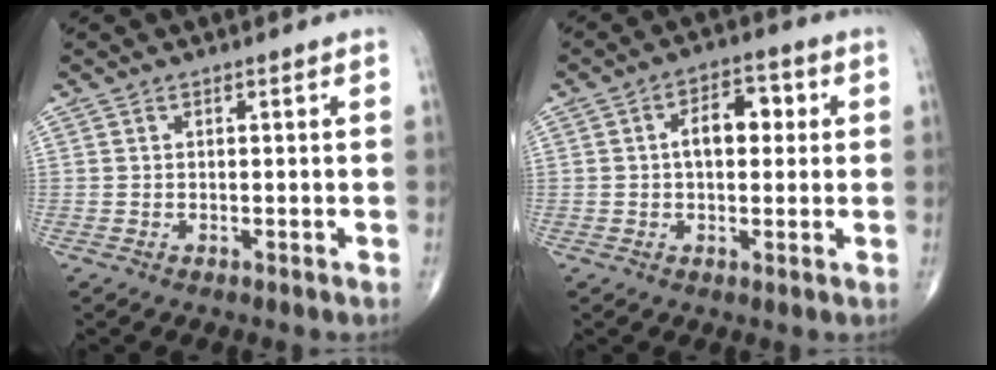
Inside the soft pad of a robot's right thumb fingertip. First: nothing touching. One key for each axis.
{"total": 7.3, "fx": 0.9, "fy": 4.4, "fz": 5.7, "tx": -0.064, "ty": 0.022, "tz": 0.009}